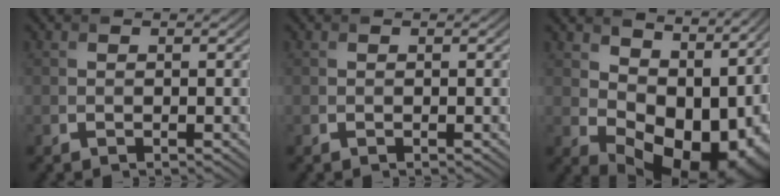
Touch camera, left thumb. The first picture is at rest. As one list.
[{"total": 0.0}, {"total": 12.5, "force": [3.4, 8.4, 8.5], "torque": [-0.122, -0.019, 0.075]}]